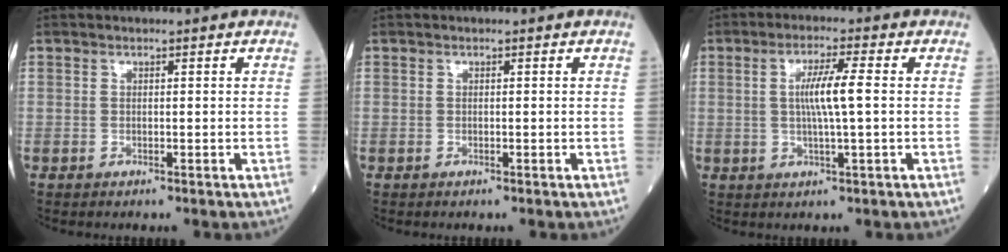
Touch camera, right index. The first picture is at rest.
{"total": 0.0}
{"total": 5.9, "force": [0.5, -0.1, 5.8], "torque": [-0.108, 0.001, 0.009]}